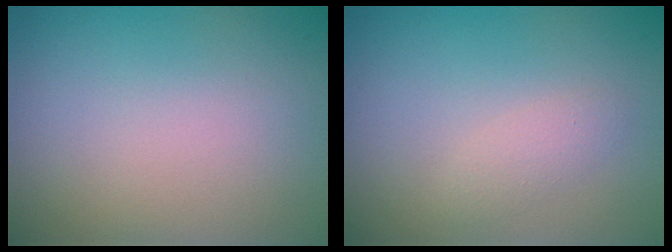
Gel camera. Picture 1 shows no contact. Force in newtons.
{"total": 1.3, "press": 1.3, "slide": 0.0}